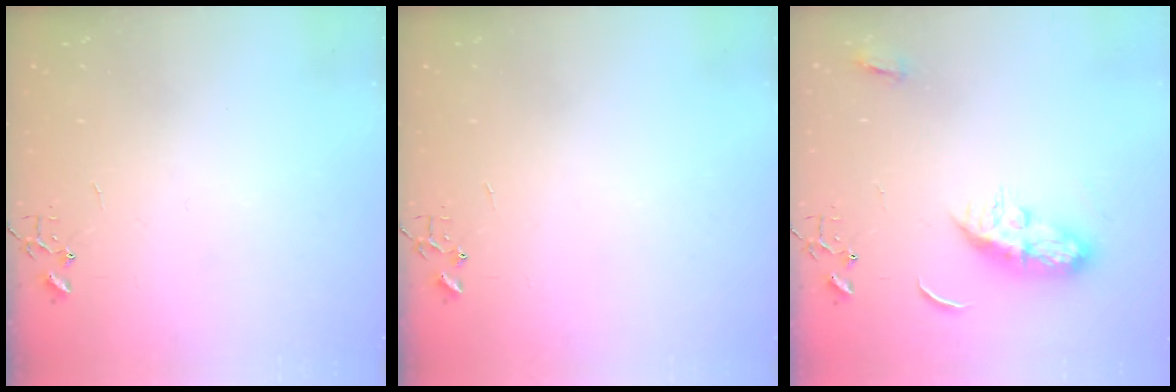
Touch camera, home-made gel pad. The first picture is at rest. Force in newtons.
{"total": 0.0}
{"total": 9.3, "press": 9.3, "slide": 0.1}